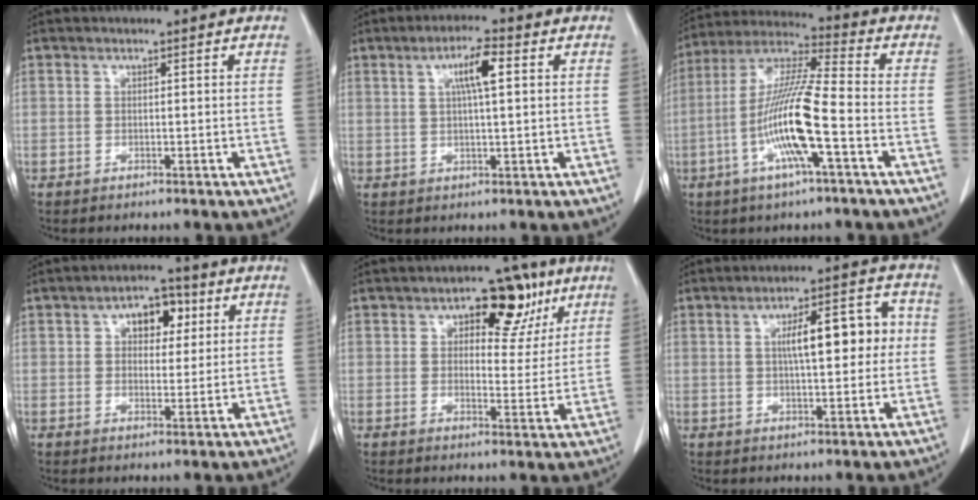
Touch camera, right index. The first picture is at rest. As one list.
[{"total": 5.9, "force": [1.8, 1.0, 5.5], "torque": [-0.102, 0.009, 0.033]}, {"total": 14.5, "force": [-4.1, 0.9, 13.8], "torque": [-0.280, -0.001, -0.084]}, {"total": 6.6, "force": [2.4, 3.6, 5.0], "torque": [-0.080, 0.020, 0.040]}, {"total": 10.8, "force": [5.3, 5.8, 7.5], "torque": [-0.096, 0.023, 0.078]}, {"total": 10.2, "force": [1.3, 3.2, 9.6], "torque": [-0.146, 0.035, 0.023]}]